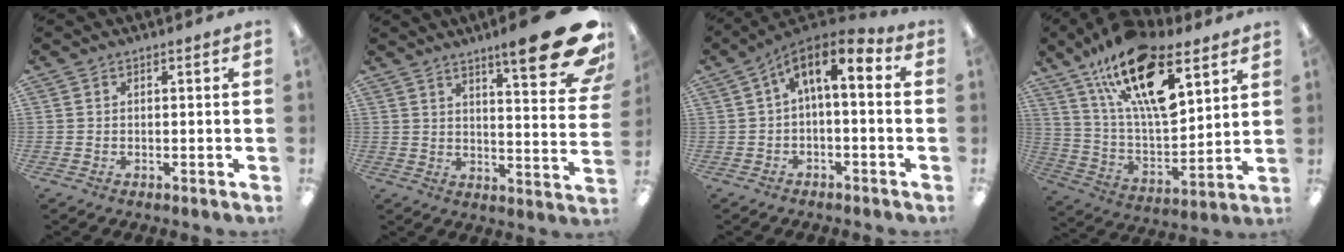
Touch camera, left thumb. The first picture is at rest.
{"total": 17.7, "force": [11.3, 3.6, 13.2], "torque": [-0.177, -0.077, 0.174]}
{"total": 7.9, "force": [1.8, 3.5, 6.9], "torque": [-0.115, -0.011, 0.031]}
{"total": 23.1, "force": [13.1, 9.5, 16.5], "torque": [-0.294, -0.065, 0.221]}